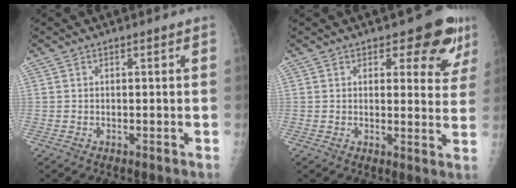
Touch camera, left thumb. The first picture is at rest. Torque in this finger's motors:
{"motor_torque": [0.10, 0.28, -0.13, -0.14, 0.07]}